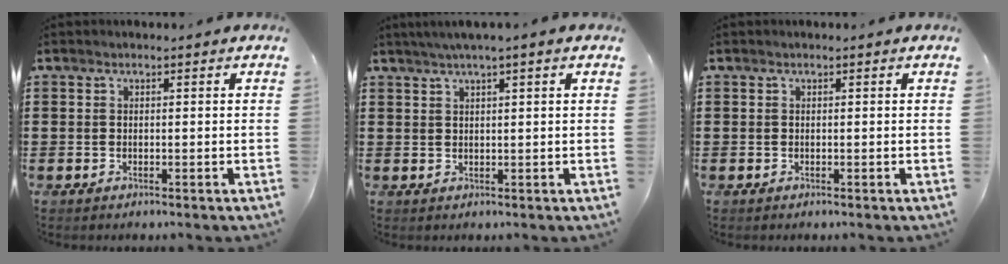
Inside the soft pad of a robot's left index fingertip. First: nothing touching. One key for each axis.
{"total": 1.9, "fx": 1.3, "fy": -0.3, "fz": 1.5, "tx": -0.028, "ty": 0.002, "tz": 0.022}
{"total": 0.0}